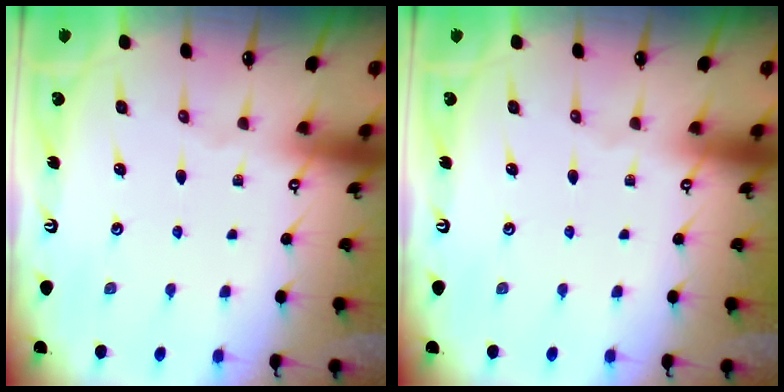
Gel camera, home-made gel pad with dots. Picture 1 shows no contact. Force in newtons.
{"total": 0.0}